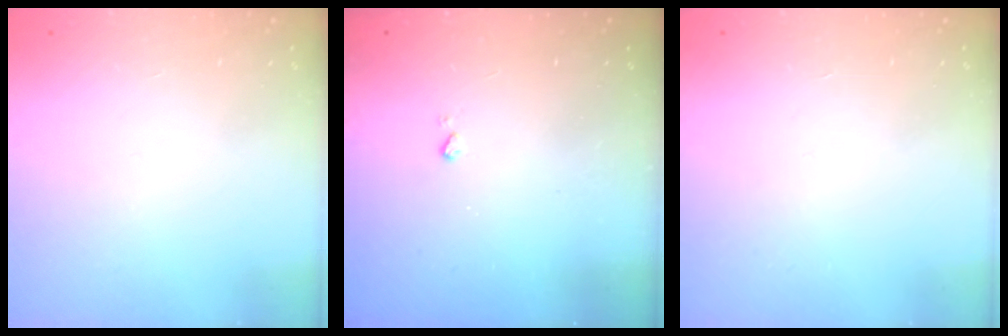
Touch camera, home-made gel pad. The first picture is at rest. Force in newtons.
{"total": 2.5, "press": 2.4, "slide": 0.5}
{"total": 0.0}